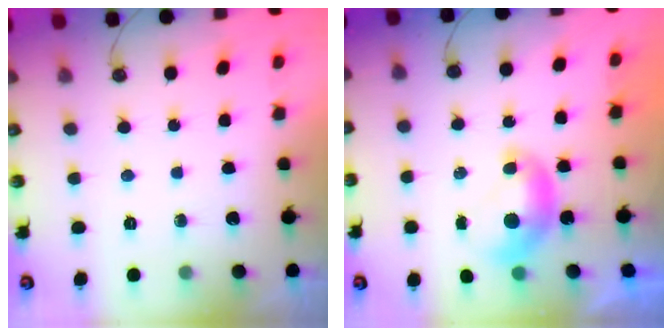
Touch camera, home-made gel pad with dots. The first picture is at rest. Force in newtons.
{"total": 0.0}